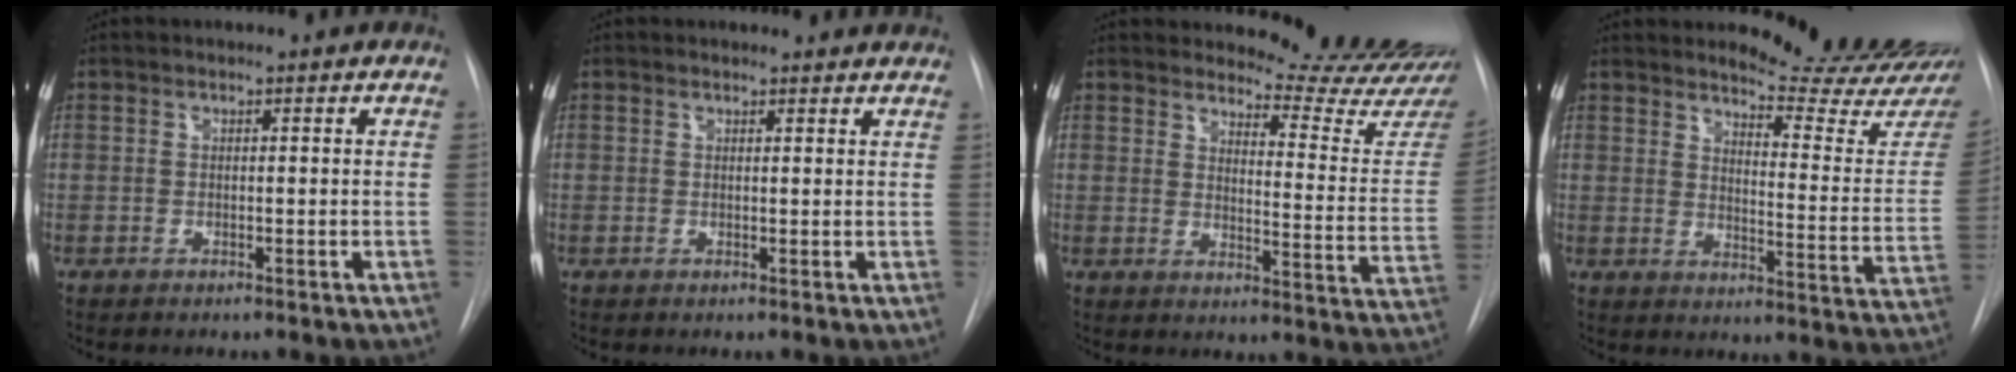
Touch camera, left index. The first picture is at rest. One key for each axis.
{"total": 5.3, "fx": 5.2, "fy": 1.0, "fz": 0.8, "tx": -0.004, "ty": 0.010, "tz": 0.045}
{"total": 16.8, "fx": 16.4, "fy": -0.2, "fz": 3.9, "tx": -0.047, "ty": -0.141, "tz": 0.184}
{"total": 17.3, "fx": 16.5, "fy": -0.1, "fz": 5.4, "tx": -0.074, "ty": -0.132, "tz": 0.194}